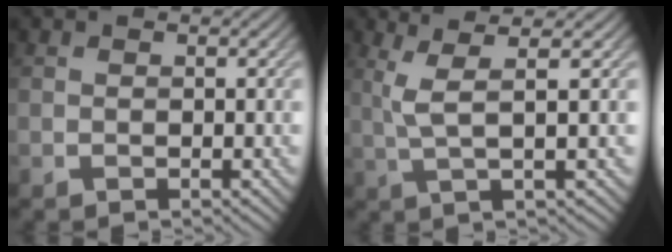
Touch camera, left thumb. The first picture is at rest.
{"total": 4.2, "force": [1.4, 0.6, 4.0], "torque": [-0.084, 0.006, 0.030]}